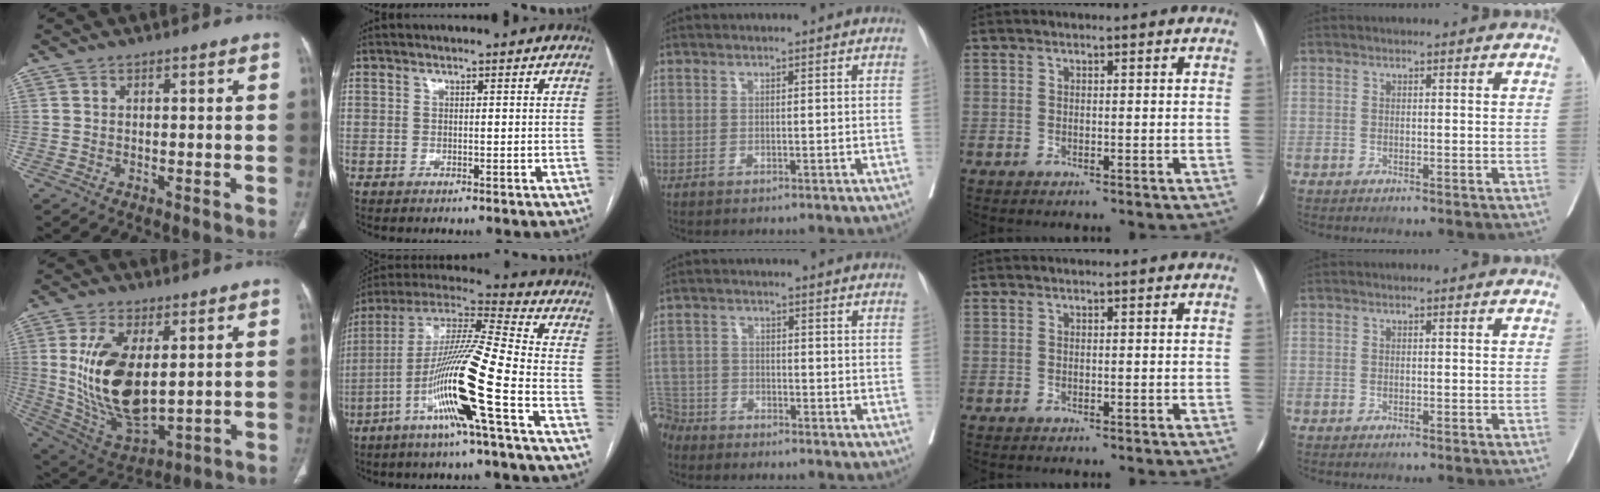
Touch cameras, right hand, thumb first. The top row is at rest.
{"thumb": {"total": 18.0, "force": [2.7, 9.0, 15.3], "torque": [-0.288, -0.022, 0.070]}, "index": {"total": 17.0, "force": [-6.4, -0.9, 15.7], "torque": [-0.308, -0.006, -0.127]}, "middle": {"total": 7.3, "force": [-6.5, 3.3, 0.6], "torque": [-0.015, 0.003, -0.128]}}